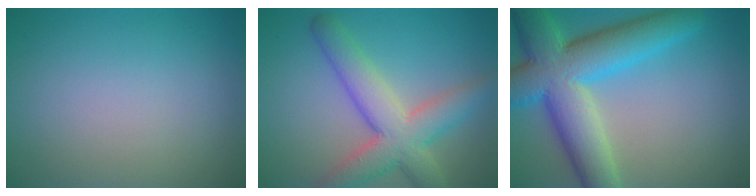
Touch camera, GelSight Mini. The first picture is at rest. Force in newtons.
{"total": 7.1, "press": 7.1, "slide": 0.4}
{"total": 11.2, "press": 11.2, "slide": 0.4}